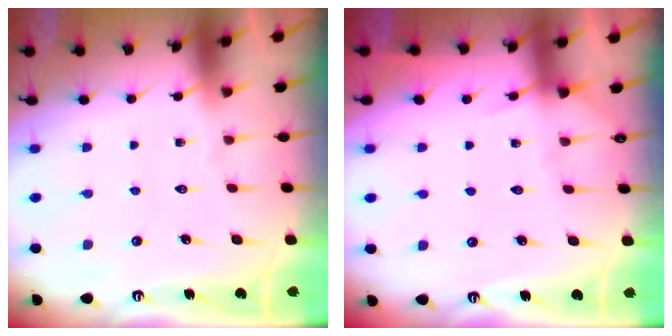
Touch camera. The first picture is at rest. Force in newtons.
{"total": 2.2, "press": 2.2, "slide": 0.2}